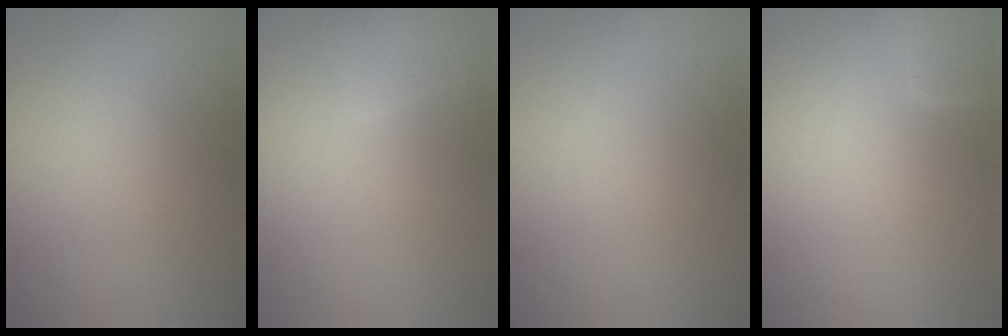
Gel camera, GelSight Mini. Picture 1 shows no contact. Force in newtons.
{"total": 2.3, "press": 2.3, "slide": 0.2}
{"total": 0.0}
{"total": 1.5, "press": 1.5, "slide": 0.1}